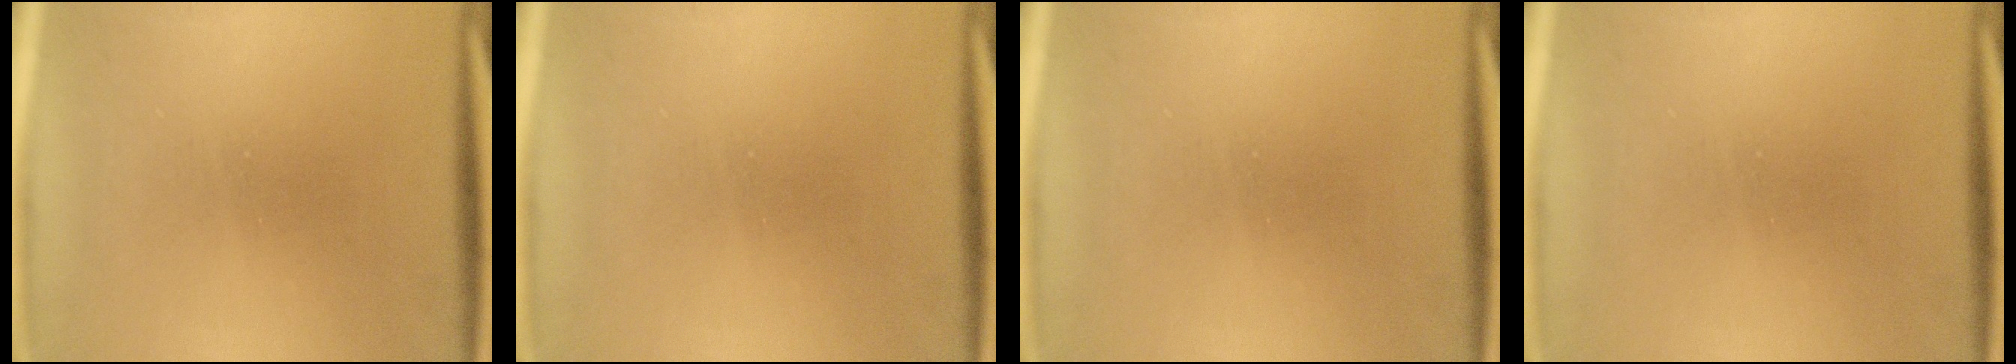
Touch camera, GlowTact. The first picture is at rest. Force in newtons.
{"total": 0.0}
{"total": 0.0}
{"total": 0.0}